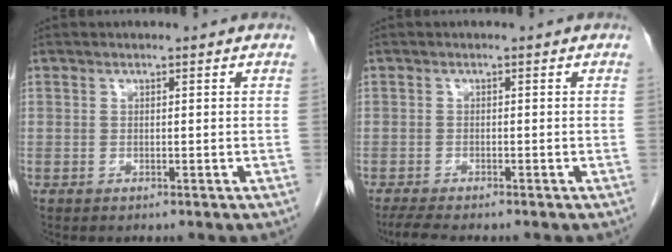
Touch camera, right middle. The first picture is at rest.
{"total": 4.1, "force": [-3.4, 0.2, 2.2], "torque": [-0.039, -0.012, -0.055]}